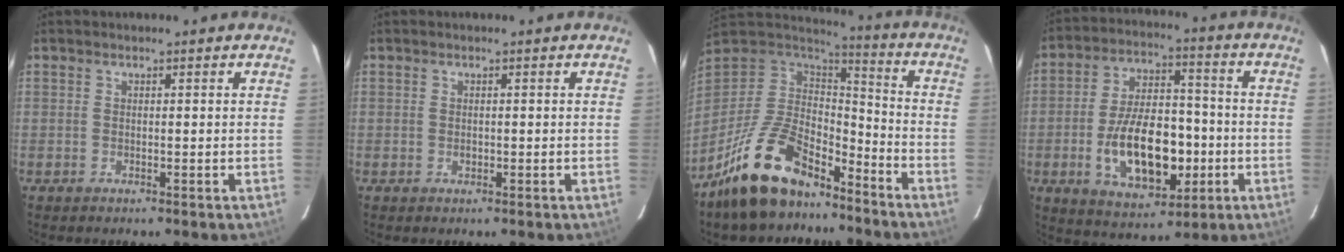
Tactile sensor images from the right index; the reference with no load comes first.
{"total": 0.8, "force": [-0.2, 0.8, 0.3], "torque": [-0.003, 0.000, -0.002]}
{"total": 18.2, "force": [-13.3, 8.2, 9.4], "torque": [-0.200, 0.000, -0.224]}
{"total": 16.8, "force": [-4.1, 8.8, 13.7], "torque": [-0.262, 0.008, -0.051]}